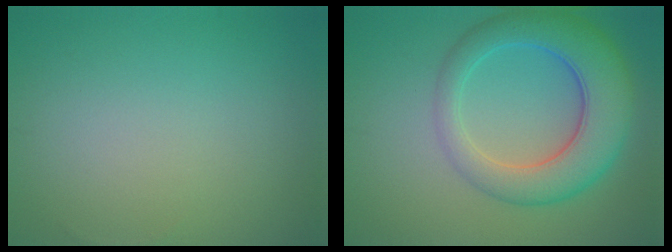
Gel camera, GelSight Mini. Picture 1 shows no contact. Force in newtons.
{"total": 7.5, "press": 7.5, "slide": 0.2}